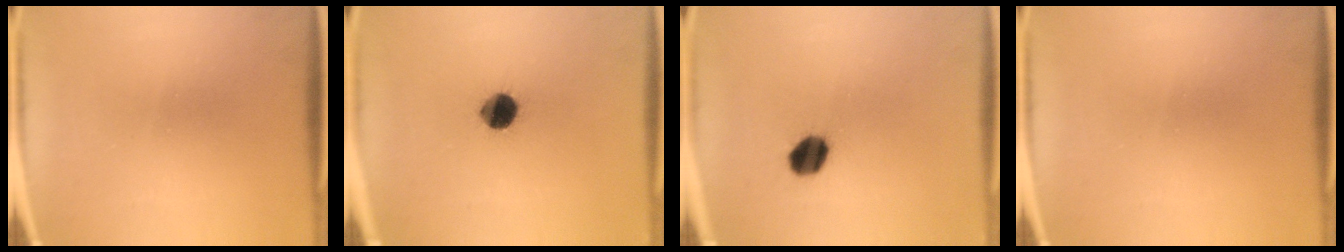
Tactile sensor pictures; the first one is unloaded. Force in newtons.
{"total": 7.5}
{"total": 6.1}
{"total": 0.0}